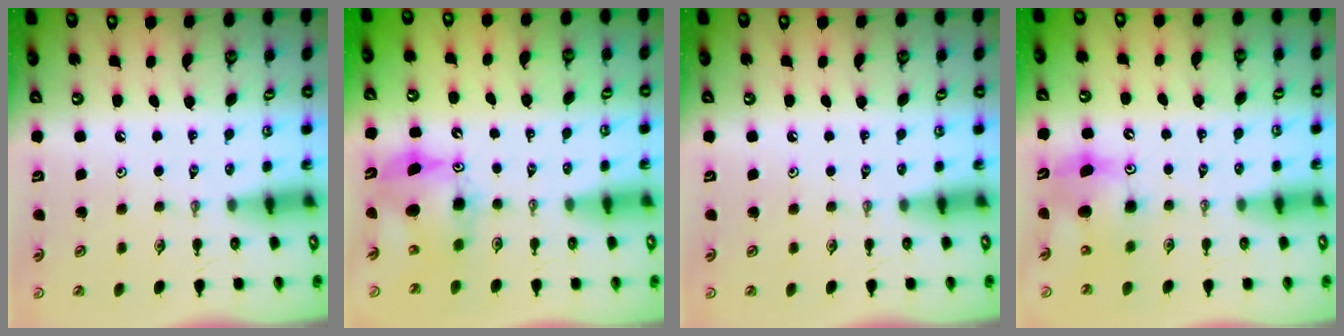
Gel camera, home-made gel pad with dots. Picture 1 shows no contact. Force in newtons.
{"total": 9.9, "press": 9.9, "slide": 0.9}
{"total": 0.0}
{"total": 8.4, "press": 8.3, "slide": 1.3}